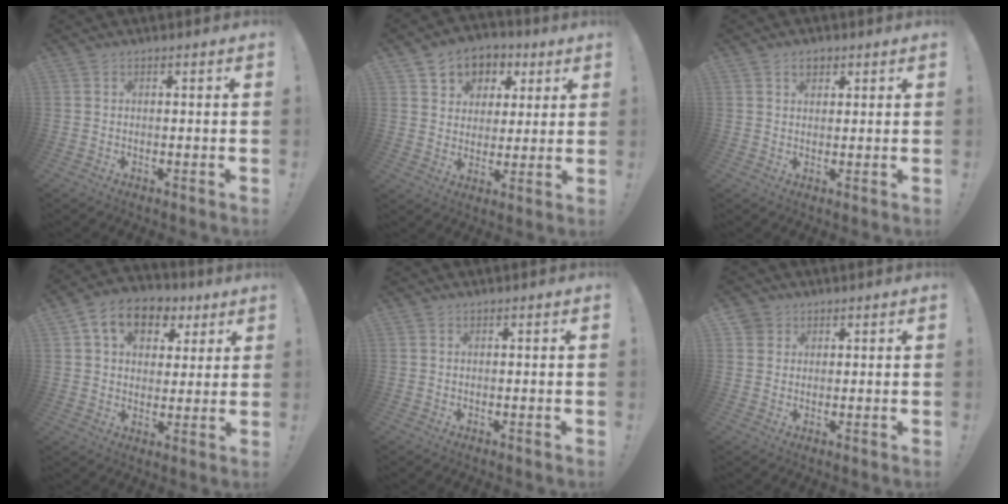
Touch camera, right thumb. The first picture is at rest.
{"total": 7.8, "force": [3.0, 7.1, 1.5], "torque": [-0.020, -0.023, 0.062]}
{"total": 3.0, "force": [1.5, 2.0, 1.5], "torque": [-0.024, 0.001, 0.027]}
{"total": 11.6, "force": [5.2, 8.5, 5.9], "torque": [-0.083, -0.016, 0.099]}
{"total": 0.0}
{"total": 2.8, "force": [1.5, 2.3, 0.4], "torque": [-0.011, -0.003, 0.028]}